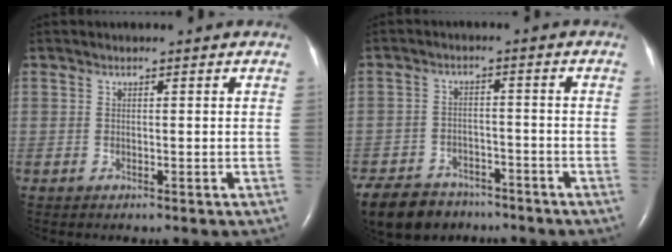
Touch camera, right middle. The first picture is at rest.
{"total": 12.6, "force": [-9.7, 6.8, 4.3], "torque": [-0.099, -0.008, -0.146]}